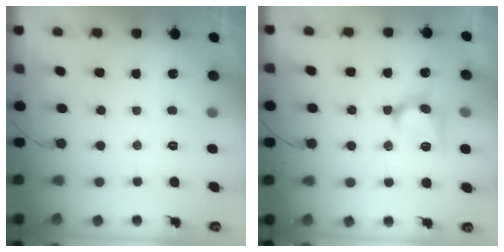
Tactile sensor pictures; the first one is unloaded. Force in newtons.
{"total": 9.9, "press": 9.9, "slide": 0.6}